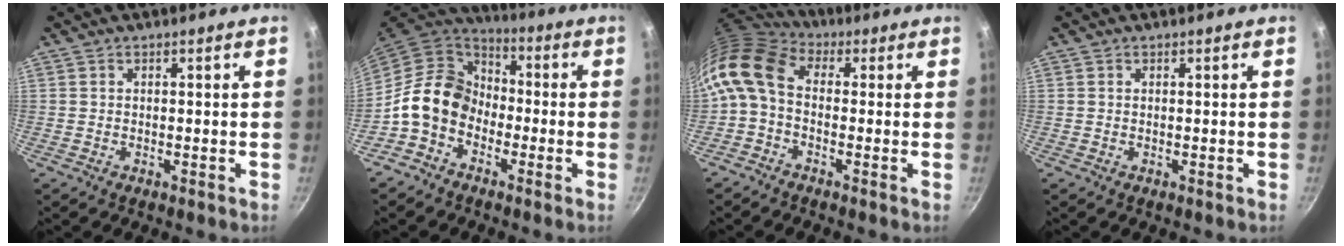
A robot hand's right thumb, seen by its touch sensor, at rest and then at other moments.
{"total": 12.5, "force": [-3.7, 9.8, 6.8], "torque": [-0.081, 0.048, -0.094]}
{"total": 10.4, "force": [-0.4, 7.1, 7.6], "torque": [-0.152, 0.026, -0.029]}
{"total": 0.0}